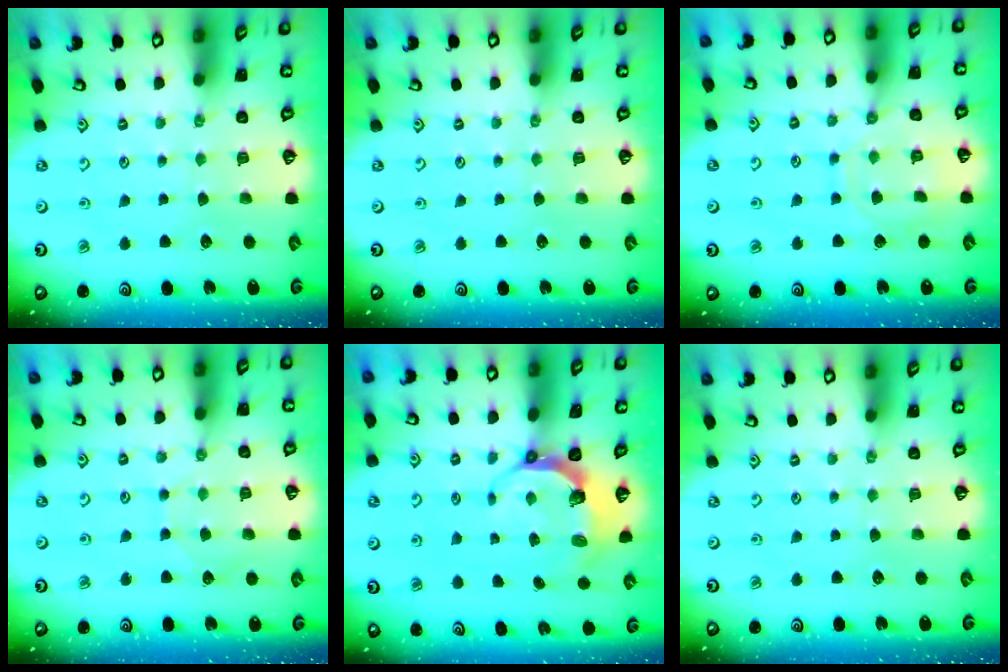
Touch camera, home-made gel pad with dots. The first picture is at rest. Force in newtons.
{"total": 0.0}
{"total": 9.5, "press": 9.5, "slide": 0.7}
{"total": 6.1, "press": 6.1, "slide": 0.6}
{"total": 7.4, "press": 6.2, "slide": 4.1}
{"total": 0.0}